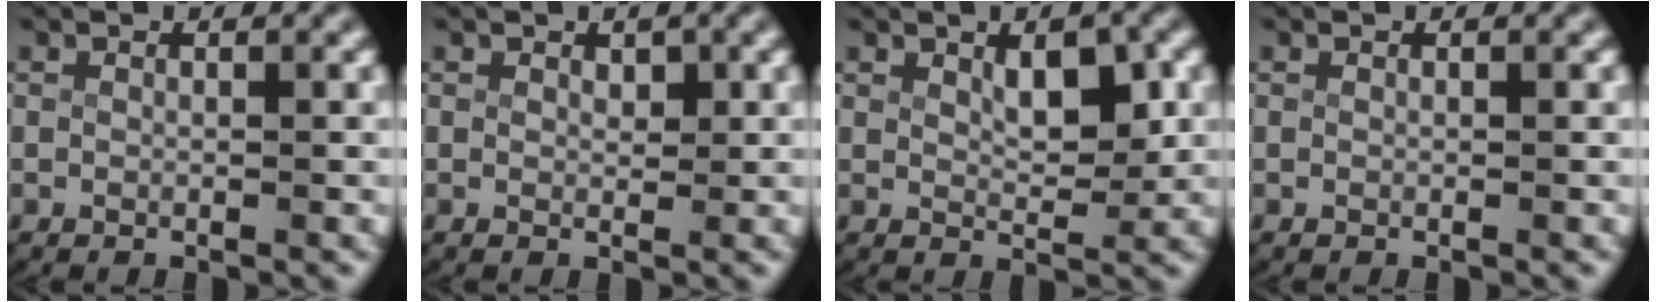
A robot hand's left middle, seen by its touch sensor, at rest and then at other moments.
{"total": 0.7, "force": [0.5, 0.4, 0.4], "torque": [-0.004, -0.012, 0.014]}
{"total": 3.1, "force": [1.2, 1.1, 2.6], "torque": [-0.042, -0.015, 0.025]}
{"total": 0.0}